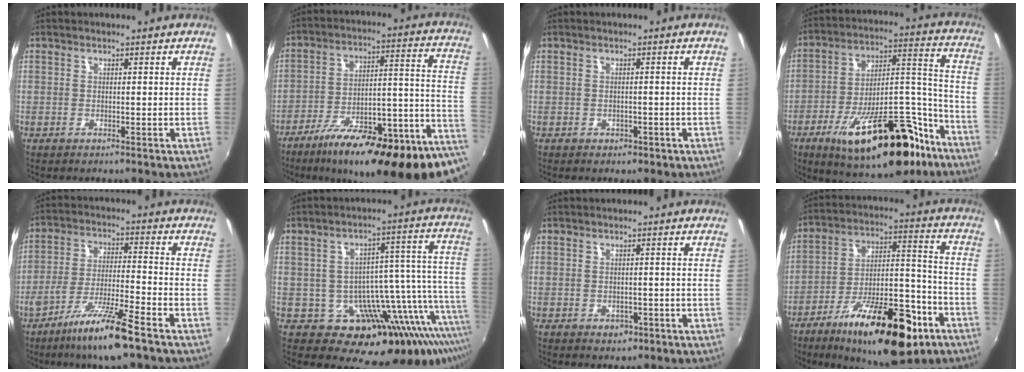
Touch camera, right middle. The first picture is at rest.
{"total": 27.8, "force": [-18.7, 6.7, 19.5], "torque": [-0.258, -0.034, -0.266]}
{"total": 1.2, "force": [-0.2, 1.0, 0.6], "torque": [-0.010, -0.006, 0.002]}
{"total": 26.5, "force": [-16.2, 10.2, 18.3], "torque": [-0.279, 0.021, -0.233]}
{"total": 11.9, "force": [-7.8, 0.5, 8.9], "torque": [-0.181, -0.018, -0.140]}
{"total": 19.1, "force": [-9.5, 9.8, 13.4], "torque": [-0.158, -0.008, -0.125]}
{"total": 2.4, "force": [-1.0, 1.9, 1.1], "torque": [-0.020, -0.004, -0.010]}
{"total": 23.8, "force": [-13.5, 8.5, 17.7], "torque": [-0.279, -0.010, -0.202]}